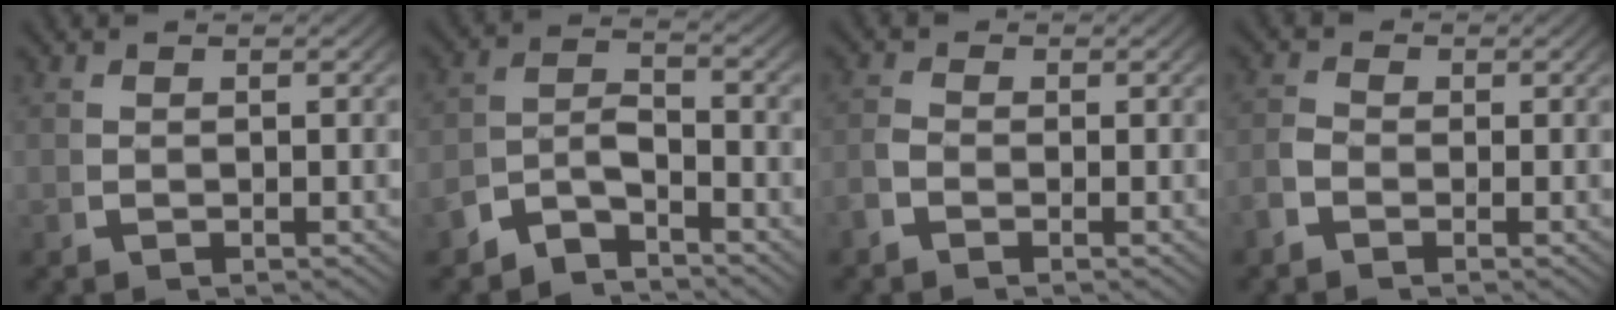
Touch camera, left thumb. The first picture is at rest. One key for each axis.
{"total": 4.5, "fx": -2.8, "fy": 2.6, "fz": 2.3, "tx": -0.042, "ty": -0.018, "tz": -0.049}
{"total": 1.6, "fx": -0.7, "fy": 1.3, "fz": 0.7, "tx": -0.010, "ty": -0.001, "tz": -0.021}
{"total": 2.0, "fx": -0.7, "fy": 1.7, "fz": 0.8, "tx": -0.012, "ty": -0.002, "tz": -0.021}